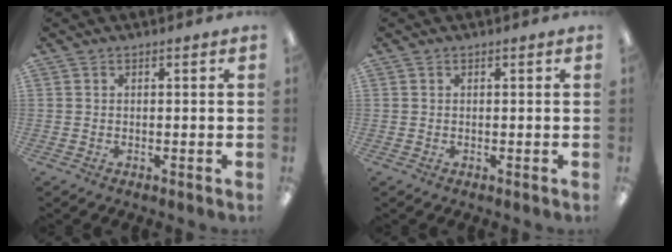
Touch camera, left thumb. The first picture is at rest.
{"total": 0.0}